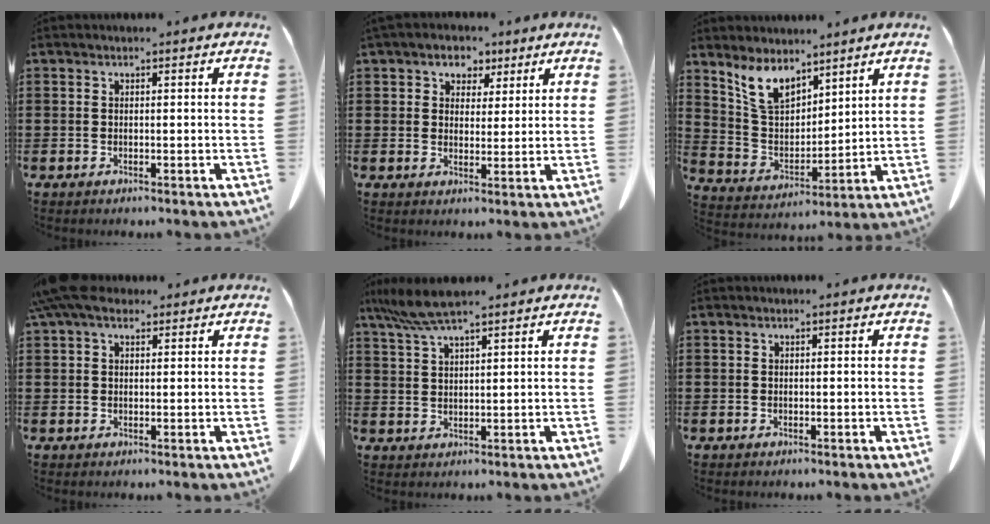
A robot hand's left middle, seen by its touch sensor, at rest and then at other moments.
{"total": 4.1, "force": [2.8, 3.0, 0.5], "torque": [-0.024, 0.005, 0.045]}
{"total": 7.8, "force": [6.2, 3.3, 3.4], "torque": [-0.091, -0.015, 0.118]}
{"total": 5.3, "force": [3.5, 2.2, 3.3], "torque": [-0.076, 0.008, 0.068]}
{"total": 6.0, "force": [4.7, 0.4, 3.6], "torque": [-0.082, -0.010, 0.087]}
{"total": 0.0}